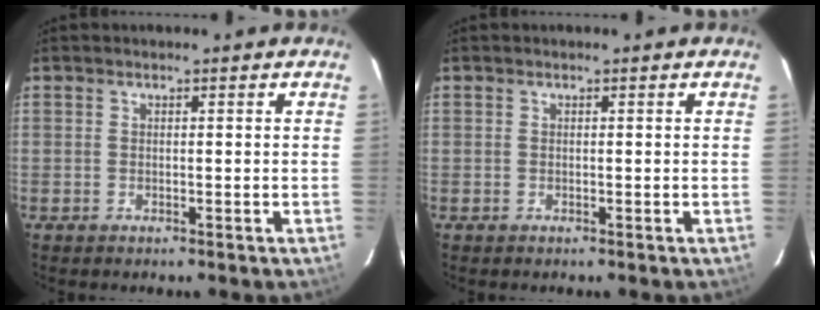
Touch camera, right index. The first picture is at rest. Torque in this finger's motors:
{"motor_torque": [0.04, 0.00, 0.00, 0.01]}